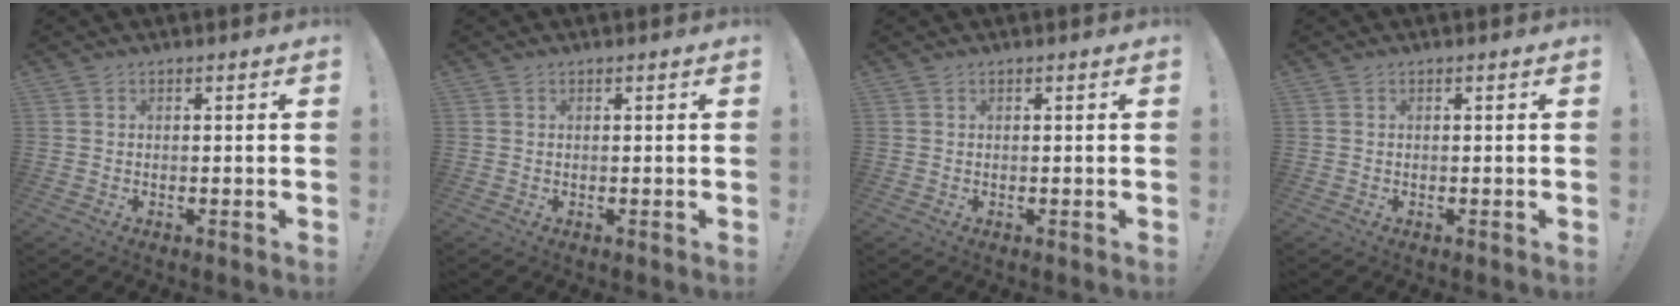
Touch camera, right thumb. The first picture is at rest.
{"total": 0.0}
{"total": 0.0}
{"total": 0.0}